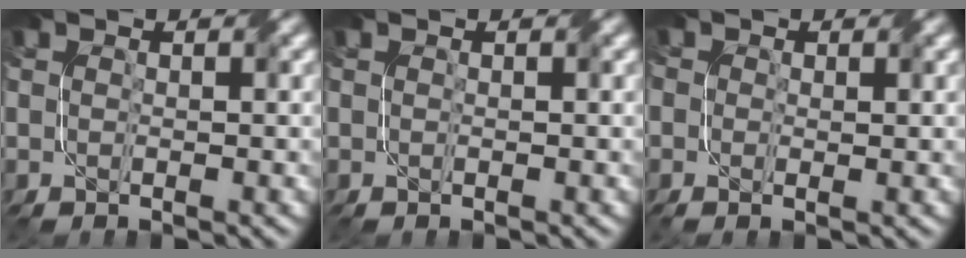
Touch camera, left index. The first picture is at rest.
{"total": 0.0}
{"total": 1.8, "force": [0.3, 1.4, 1.1], "torque": [-0.025, 0.001, 0.004]}